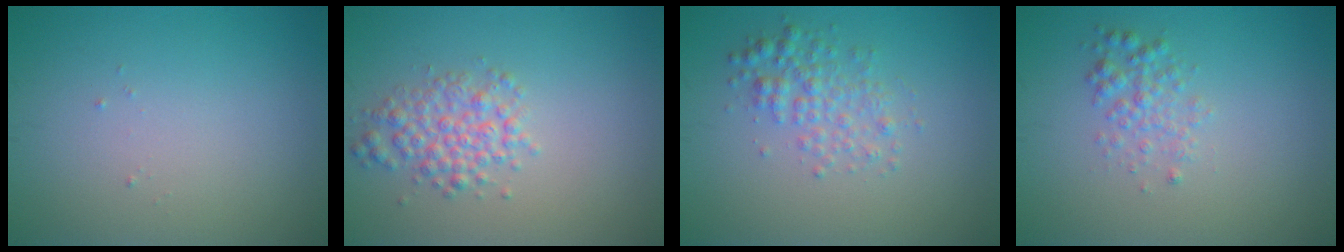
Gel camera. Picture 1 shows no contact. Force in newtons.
{"total": 3.0, "press": 3.0, "slide": 0.1}
{"total": 2.6, "press": 2.6, "slide": 0.1}
{"total": 1.9, "press": 1.9, "slide": 0.0}